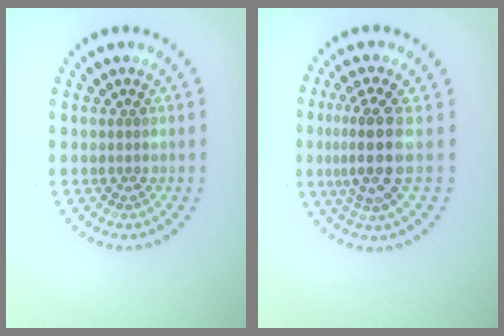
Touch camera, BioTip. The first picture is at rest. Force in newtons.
{"total": 4.3, "press": 3.6, "slide": 2.3}